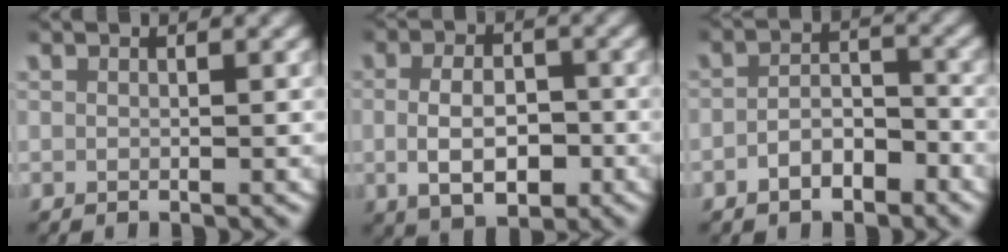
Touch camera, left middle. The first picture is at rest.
{"total": 5.8, "force": [-1.1, 3.6, 4.4], "torque": [-0.065, -0.012, -0.010]}
{"total": 3.4, "force": [-2.5, 1.9, 1.3], "torque": [-0.016, 0.002, -0.049]}